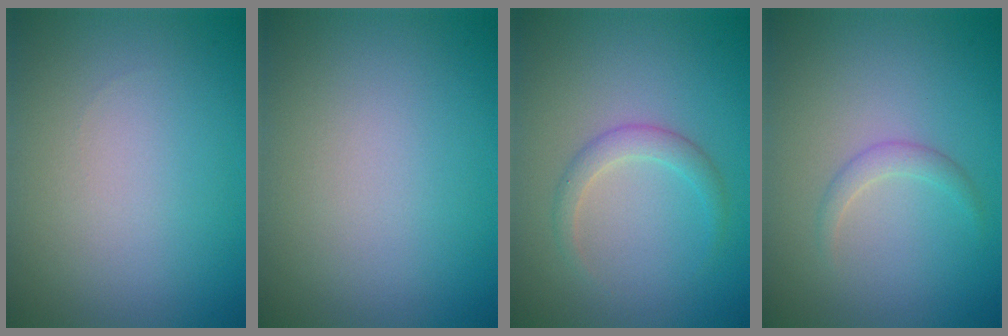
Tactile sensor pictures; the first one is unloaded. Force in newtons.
{"total": 0.0}
{"total": 1.9, "press": 1.9, "slide": 0.1}
{"total": 1.2, "press": 1.2, "slide": 0.0}